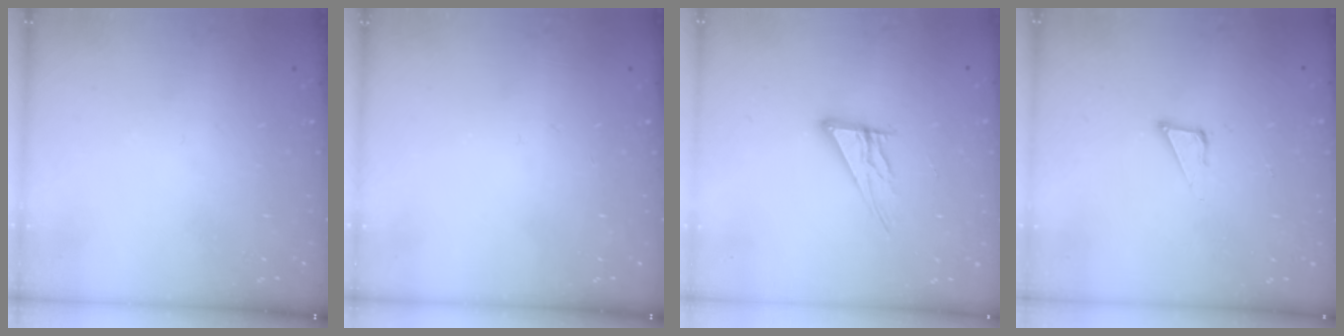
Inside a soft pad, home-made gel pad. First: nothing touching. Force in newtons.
{"total": 0.0}
{"total": 10.2, "press": 10.1, "slide": 0.9}
{"total": 4.8, "press": 4.8, "slide": 0.4}